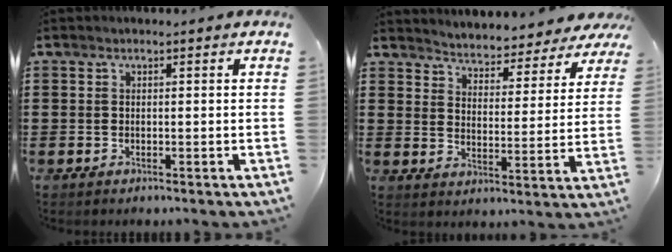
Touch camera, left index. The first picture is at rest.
{"total": 3.7, "force": [3.7, -0.2, -0.3], "torque": [-0.020, -0.037, 0.057]}